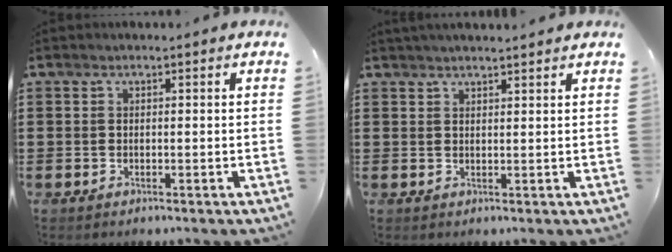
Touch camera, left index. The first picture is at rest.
{"total": 1.6, "force": [1.6, -0.1, 0.3], "torque": [-0.009, 0.001, 0.031]}